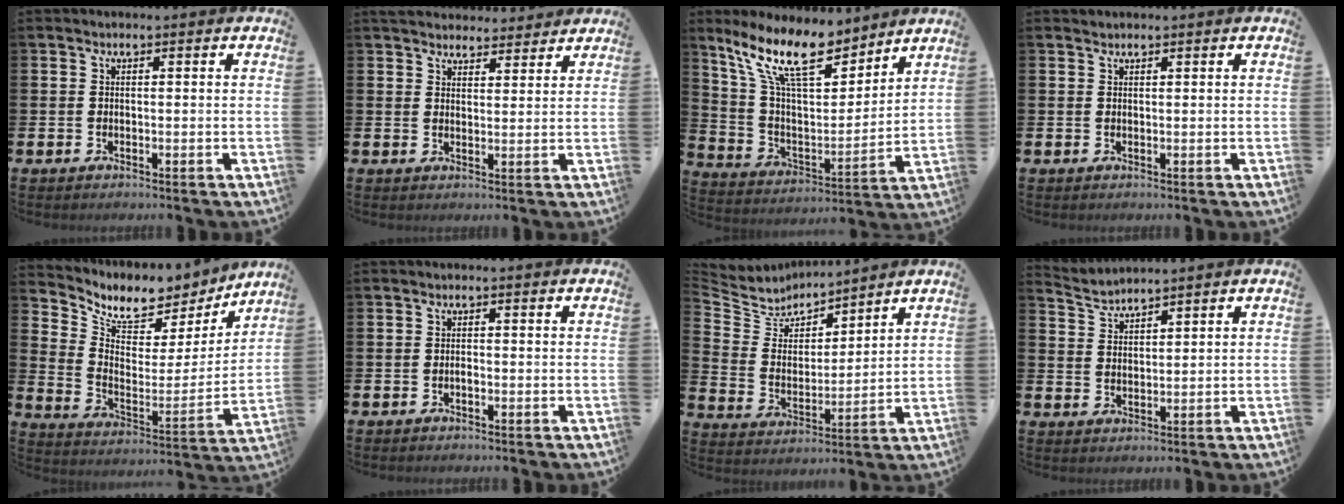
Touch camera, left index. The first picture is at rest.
{"total": 4.3, "force": [4.1, 1.2, 0.1], "torque": [-0.012, -0.016, 0.077]}
{"total": 13.5, "force": [10.8, 4.1, 7.0], "torque": [-0.172, -0.048, 0.194]}
{"total": 0.7, "force": [0.7, 0.1, -0.1], "torque": [0.003, 0.001, 0.014]}
{"total": 7.5, "force": [6.5, 3.4, 1.5], "torque": [-0.069, -0.049, 0.112]}
{"total": 0.6, "force": [-0.2, 0.2, 0.5], "torque": [-0.009, -0.001, -0.005]}
{"total": 6.0, "force": [5.6, 2.0, 0.0], "torque": [-0.045, -0.046, 0.098]}
{"total": 2.7, "force": [2.7, -0.1, -0.3], "torque": [-0.009, -0.014, 0.052]}